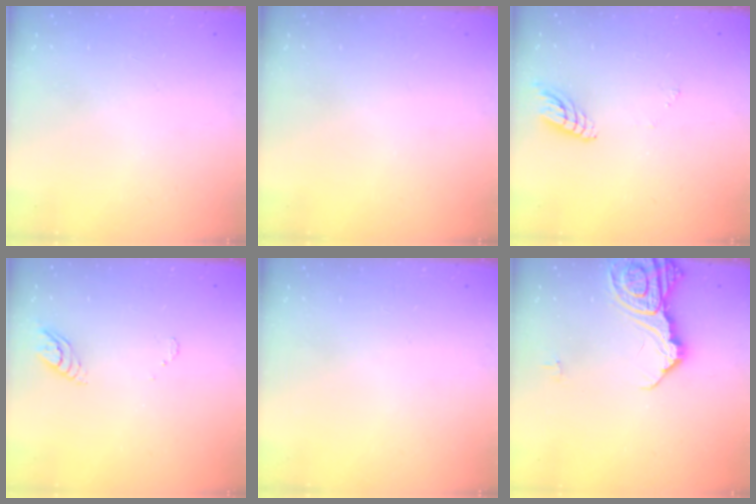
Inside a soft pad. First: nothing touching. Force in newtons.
{"total": 0.0}
{"total": 6.8, "press": 6.8, "slide": 0.5}
{"total": 3.9, "press": 3.9, "slide": 0.4}
{"total": 0.0}
{"total": 14.6, "press": 14.5, "slide": 1.6}